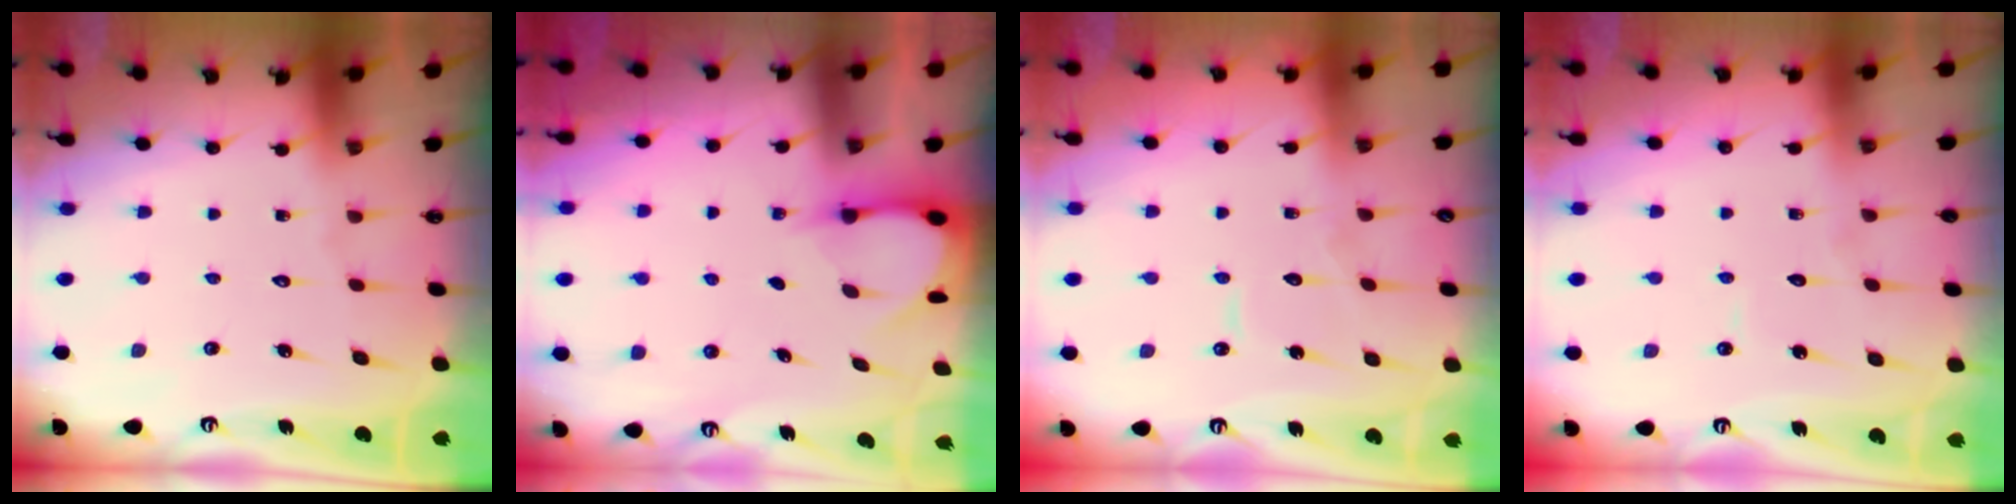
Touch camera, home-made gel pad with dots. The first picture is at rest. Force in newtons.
{"total": 3.2, "press": 3.2, "slide": 0.3}
{"total": 5.8, "press": 5.7, "slide": 0.5}
{"total": 3.4, "press": 3.4, "slide": 0.4}